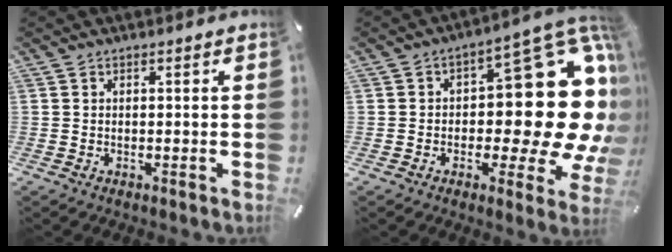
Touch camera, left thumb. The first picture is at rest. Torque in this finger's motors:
{"motor_torque": [2.40, 2.60, 1.07, -0.53, 0.14]}